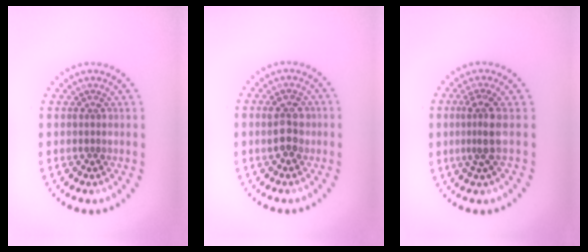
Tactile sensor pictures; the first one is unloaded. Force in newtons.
{"total": 2.8, "press": 2.8, "slide": 0.1}
{"total": 2.6, "press": 1.9, "slide": 1.7}